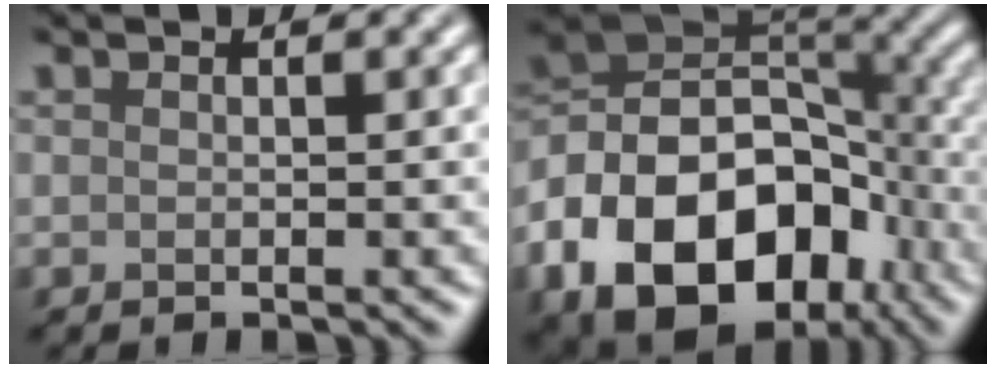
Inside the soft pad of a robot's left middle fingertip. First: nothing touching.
{"total": 15.8, "force": [-6.7, 10.7, 9.5], "torque": [-0.179, -0.009, -0.117]}